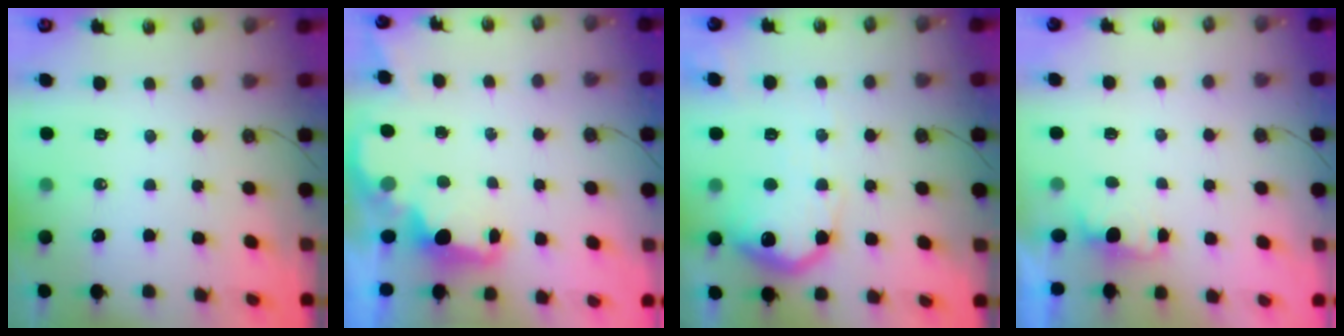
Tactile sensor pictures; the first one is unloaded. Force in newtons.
{"total": 2.0, "press": 1.9, "slide": 0.7}
{"total": 17.4, "press": 17.3, "slide": 1.1}
{"total": 1.0, "press": 0.7, "slide": 0.7}